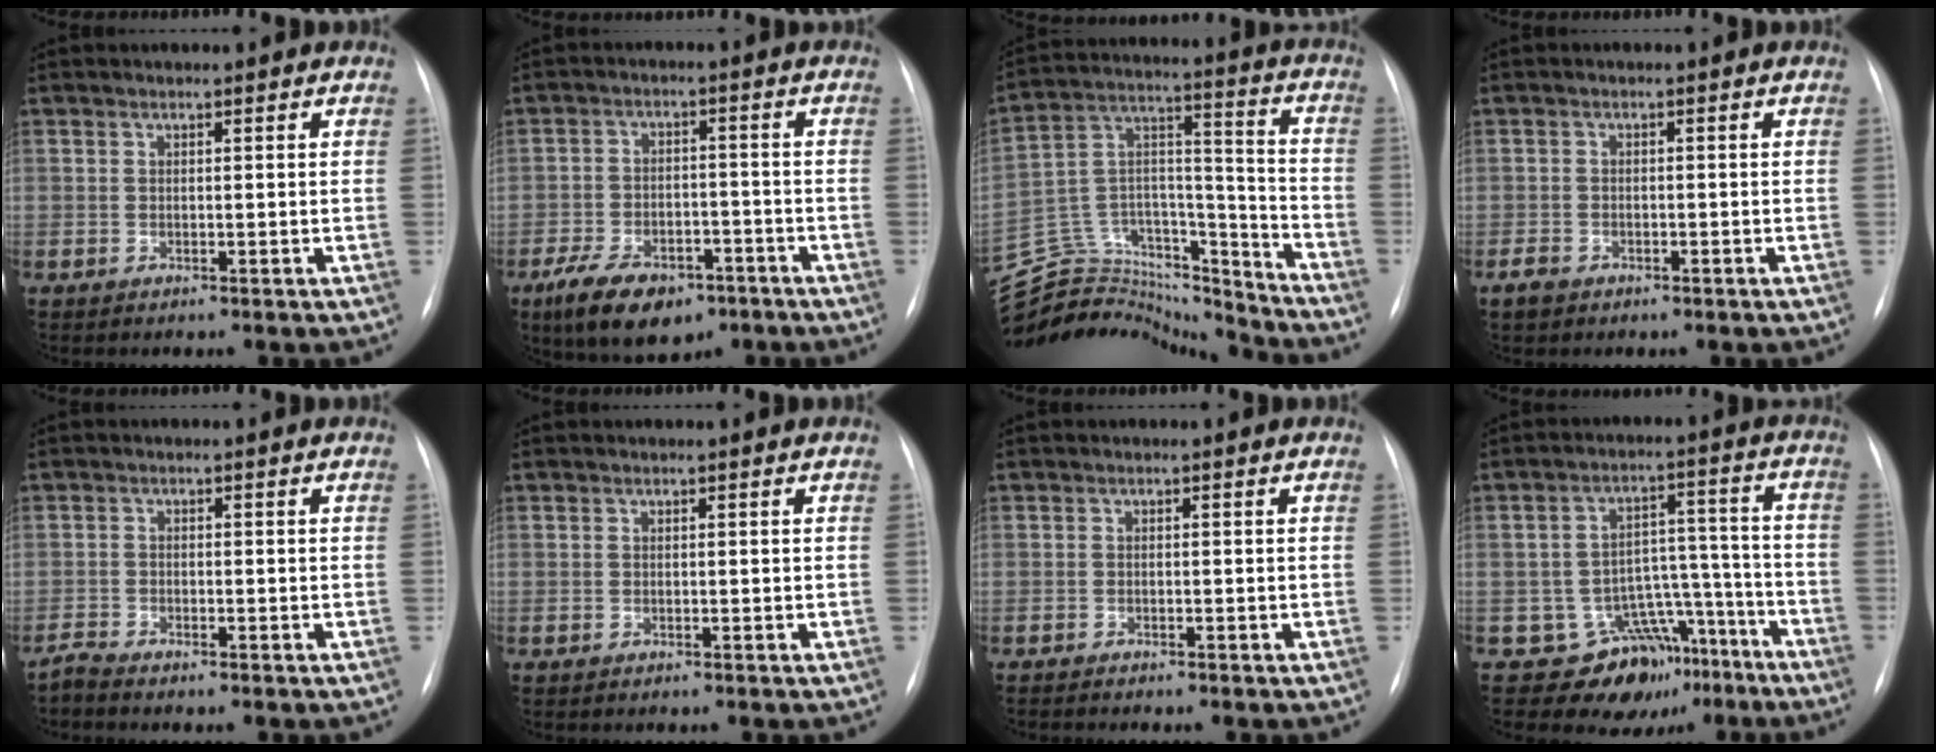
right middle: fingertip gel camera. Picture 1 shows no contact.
{"total": 11.3, "force": [-7.3, 5.6, 6.6], "torque": [-0.114, -0.005, -0.117]}
{"total": 24.8, "force": [-23.4, 6.4, 4.9], "torque": [-0.137, 0.052, -0.367]}
{"total": 2.0, "force": [-1.3, 1.4, 0.7], "torque": [-0.018, 0.002, -0.019]}
{"total": 1.4, "force": [-1.3, -0.1, 0.1], "torque": [-0.004, -0.005, -0.027]}
{"total": 0.0}
{"total": 1.9, "force": [-1.7, 0.2, 0.8], "torque": [-0.012, -0.004, -0.021]}
{"total": 10.5, "force": [-7.3, 7.1, 2.4], "torque": [-0.005, 0.074, -0.101]}